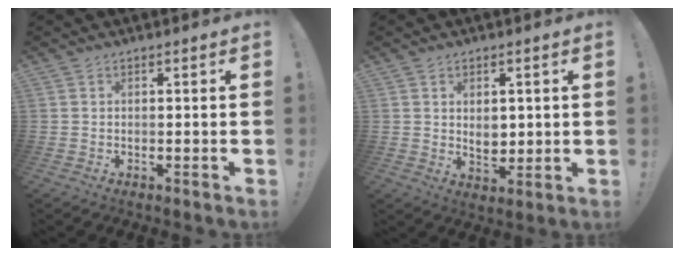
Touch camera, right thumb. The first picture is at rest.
{"total": 5.3, "force": [1.6, 3.7, 3.4], "torque": [-0.035, -0.011, 0.025]}